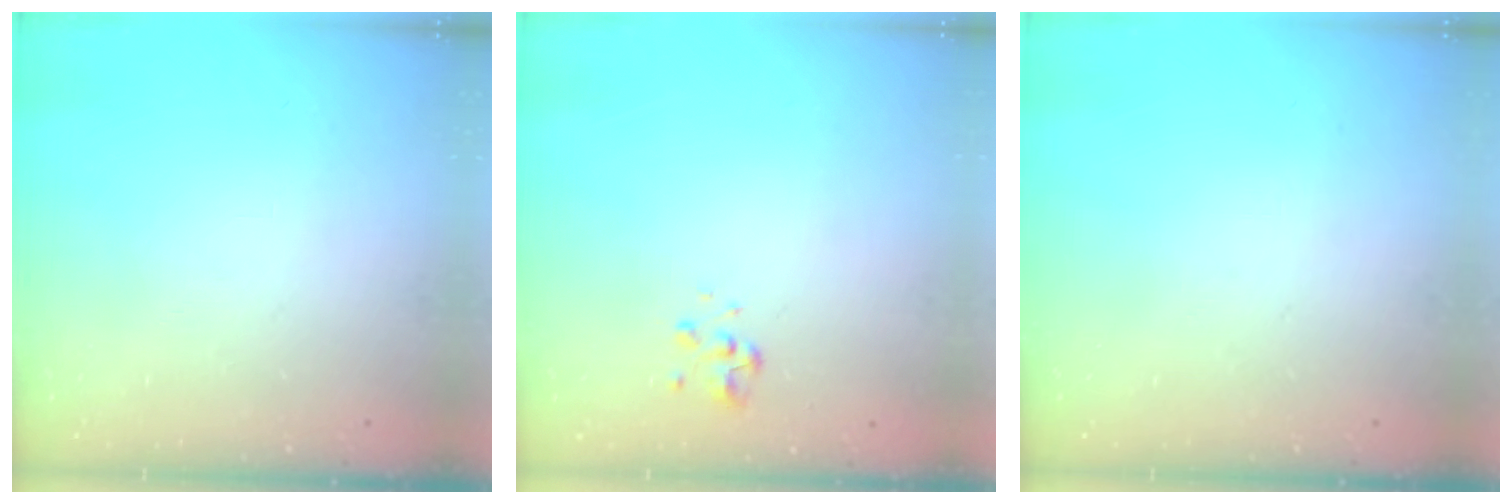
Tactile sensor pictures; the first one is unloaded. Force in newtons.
{"total": 2.9, "press": 2.8, "slide": 0.9}
{"total": 0.0}